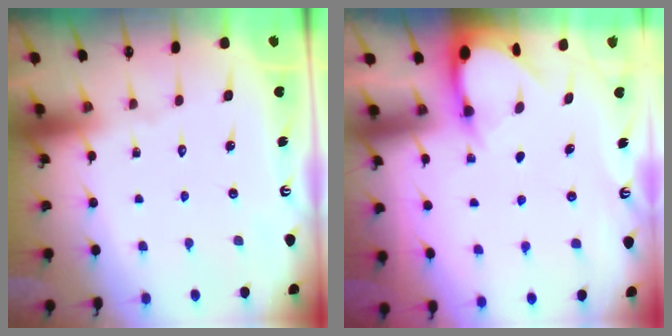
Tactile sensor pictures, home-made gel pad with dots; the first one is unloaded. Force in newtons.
{"total": 3.1, "press": 3.1, "slide": 0.2}